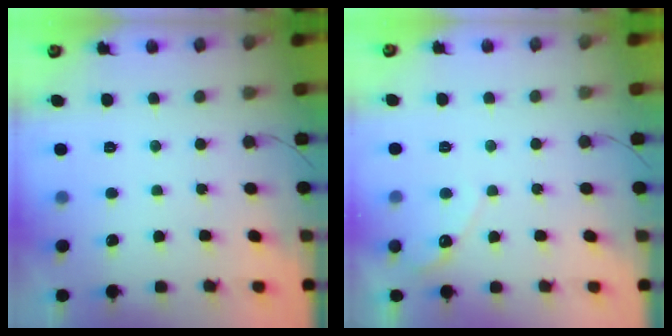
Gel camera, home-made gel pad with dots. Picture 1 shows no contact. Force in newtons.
{"total": 3.6, "press": 3.6, "slide": 0.1}